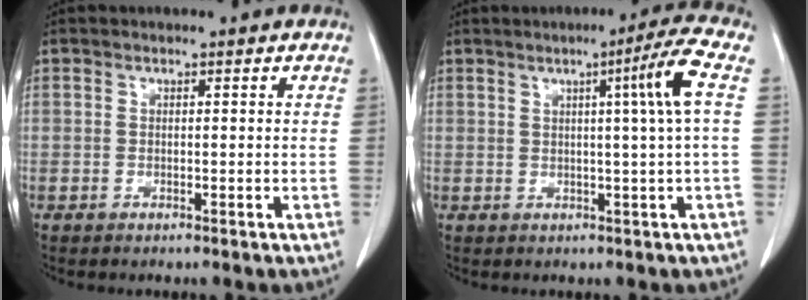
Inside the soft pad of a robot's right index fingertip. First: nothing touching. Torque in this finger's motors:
{"motor_torque": [0.21, 0.12, 0.11, 0.03]}